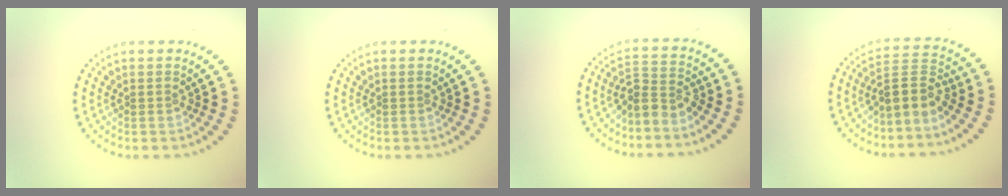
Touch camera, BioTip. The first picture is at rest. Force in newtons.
{"total": 0.0}
{"total": 2.8, "press": 2.0, "slide": 1.9}
{"total": 3.3, "press": 2.4, "slide": 2.2}